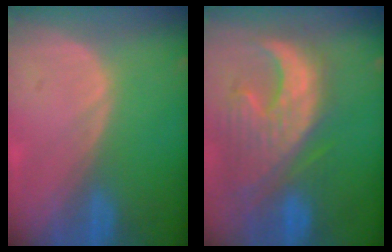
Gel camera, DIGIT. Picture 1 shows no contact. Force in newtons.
{"total": 12.6, "press": 11.1, "slide": 6.0}